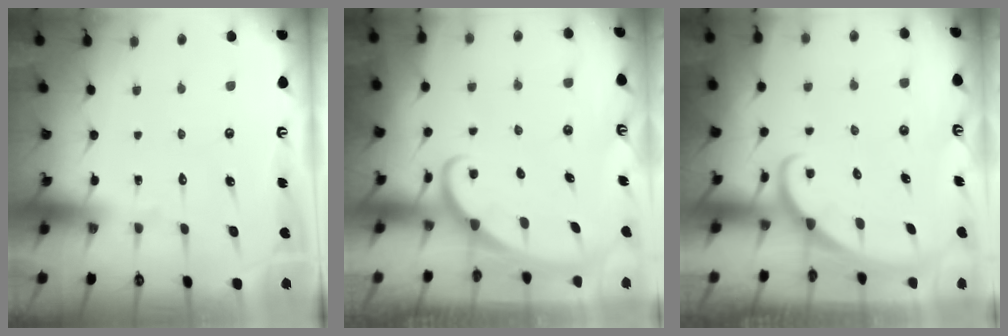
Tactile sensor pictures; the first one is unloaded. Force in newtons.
{"total": 1.9, "press": 1.9, "slide": 0.1}
{"total": 2.1, "press": 2.1, "slide": 0.0}